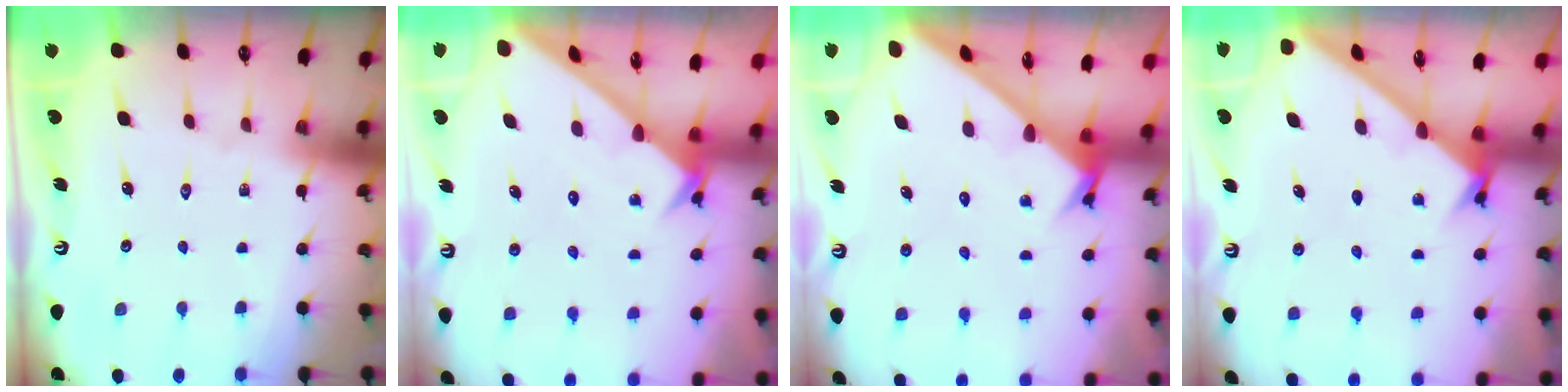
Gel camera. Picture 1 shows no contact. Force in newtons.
{"total": 2.5, "press": 2.5, "slide": 0.2}
{"total": 2.6, "press": 2.6, "slide": 0.3}
{"total": 1.8, "press": 1.8, "slide": 0.2}